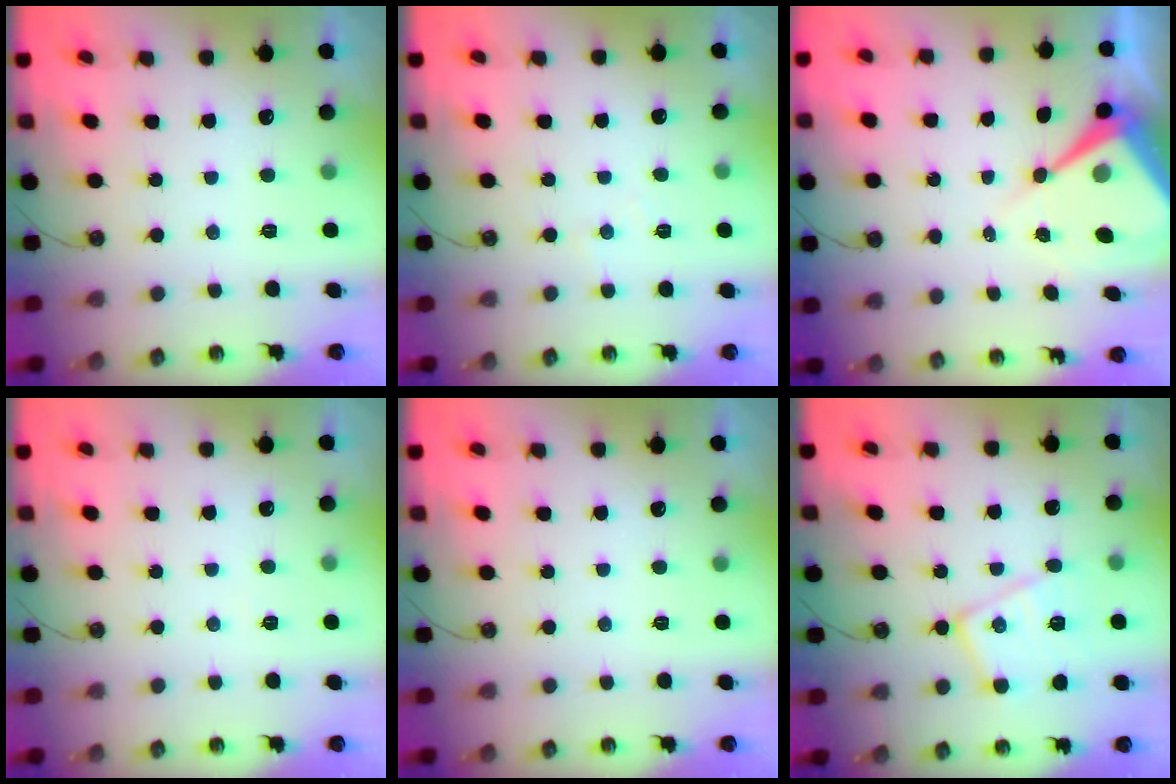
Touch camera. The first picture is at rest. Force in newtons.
{"total": 4.4, "press": 4.4, "slide": 0.7}
{"total": 9.8, "press": 9.8, "slide": 0.8}
{"total": 2.6, "press": 2.5, "slide": 0.5}
{"total": 0.0}
{"total": 14.6, "press": 14.6, "slide": 1.2}